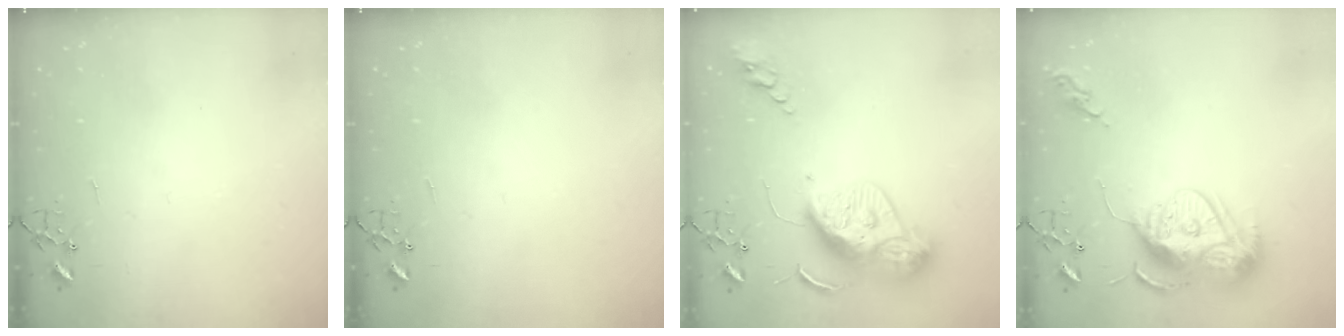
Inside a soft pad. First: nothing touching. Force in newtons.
{"total": 0.0}
{"total": 13.0, "press": 12.9, "slide": 1.1}
{"total": 16.2, "press": 16.1, "slide": 1.3}